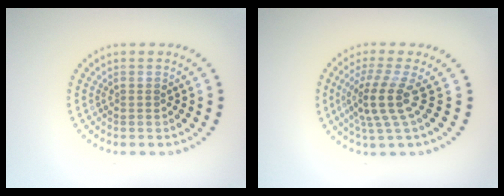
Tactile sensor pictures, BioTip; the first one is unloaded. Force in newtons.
{"total": 3.7, "press": 2.6, "slide": 2.6}